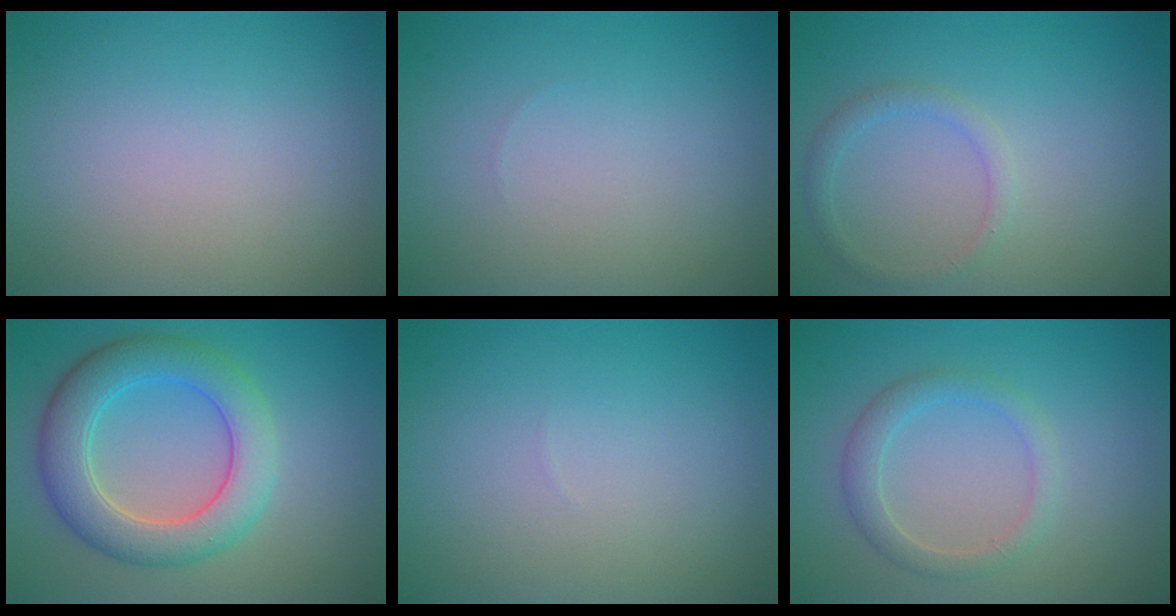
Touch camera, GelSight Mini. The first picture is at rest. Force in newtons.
{"total": 0.0}
{"total": 1.5, "press": 1.5, "slide": 0.1}
{"total": 6.3, "press": 6.3, "slide": 0.2}
{"total": 0.0}
{"total": 2.3, "press": 2.3, "slide": 0.0}